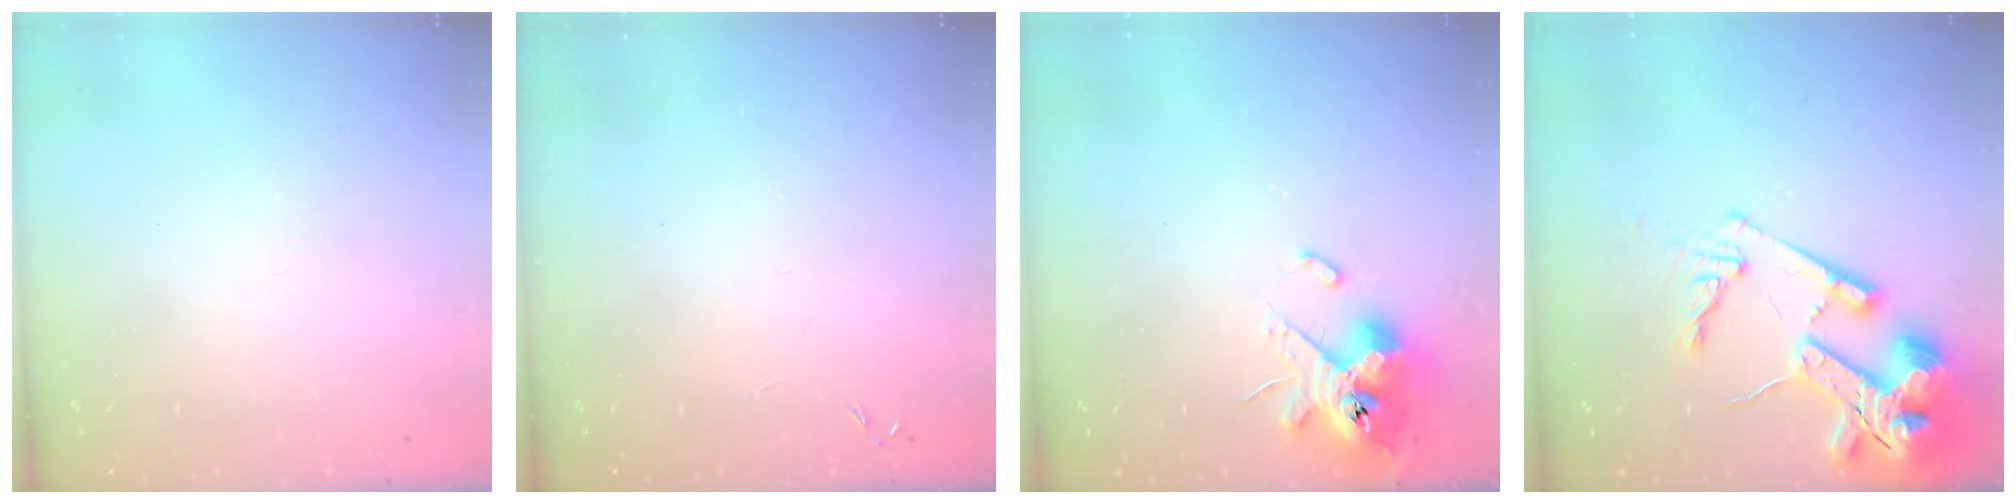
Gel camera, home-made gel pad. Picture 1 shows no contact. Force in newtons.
{"total": 0.0}
{"total": 13.6, "press": 13.5, "slide": 2.0}
{"total": 18.5, "press": 18.3, "slide": 2.3}